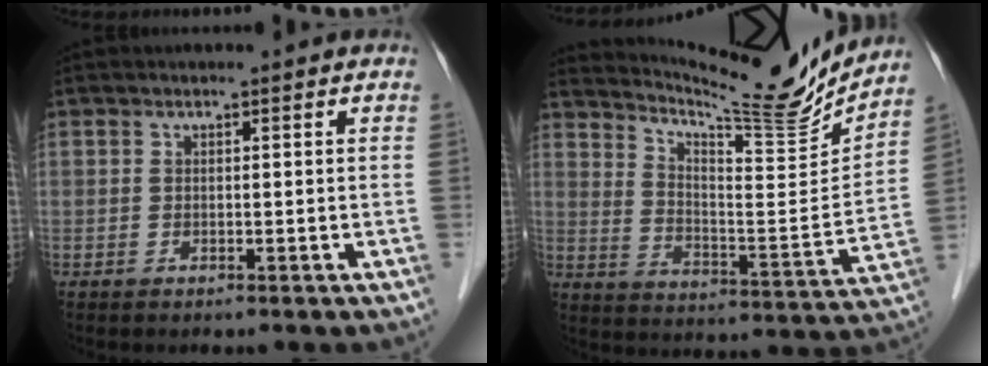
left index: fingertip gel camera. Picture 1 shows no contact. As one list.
[{"total": 16.4, "force": [15.9, -0.3, 4.1], "torque": [-0.084, -0.065, 0.233]}]